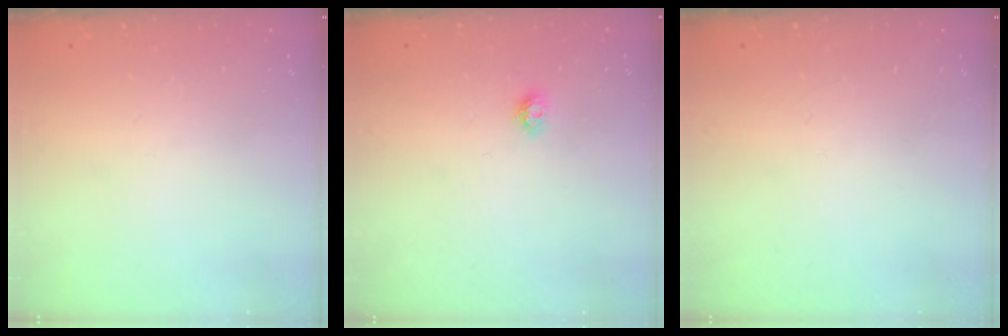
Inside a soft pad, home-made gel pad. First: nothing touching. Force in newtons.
{"total": 4.6, "press": 4.6, "slide": 0.5}
{"total": 0.0}